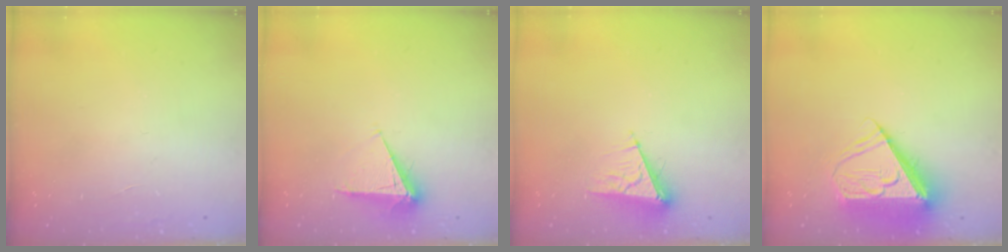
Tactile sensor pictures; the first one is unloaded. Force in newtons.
{"total": 5.7, "press": 5.7, "slide": 0.5}
{"total": 6.2, "press": 6.2, "slide": 0.5}
{"total": 10.4, "press": 10.3, "slide": 1.6}